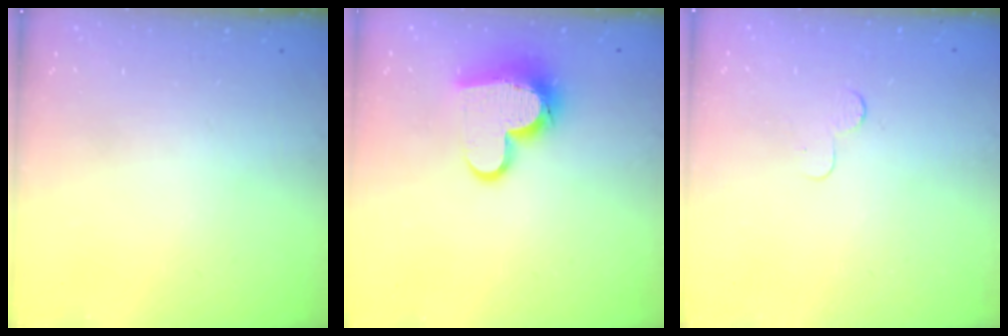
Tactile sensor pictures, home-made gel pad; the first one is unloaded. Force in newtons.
{"total": 13.2, "press": 13.2, "slide": 1.1}
{"total": 2.3, "press": 2.3, "slide": 0.2}